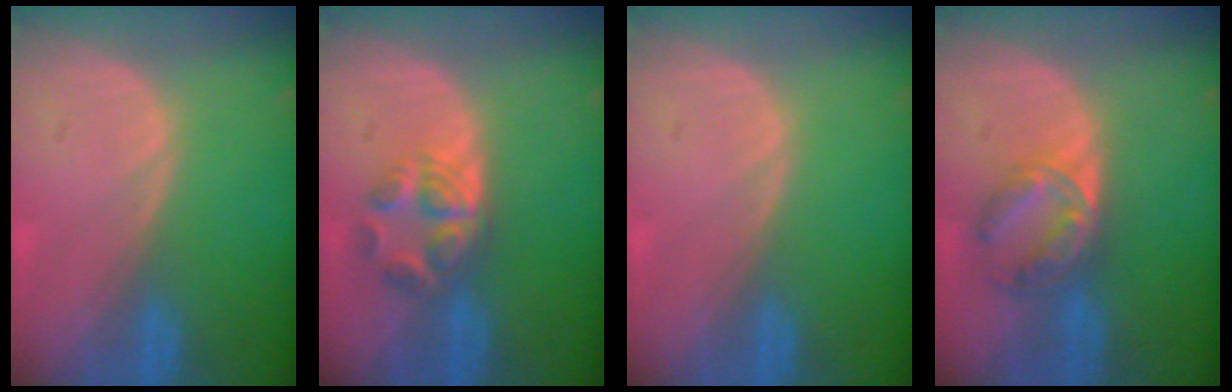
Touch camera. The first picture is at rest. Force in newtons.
{"total": 6.0, "press": 5.1, "slide": 3.1}
{"total": 0.0}
{"total": 6.4, "press": 5.8, "slide": 2.8}